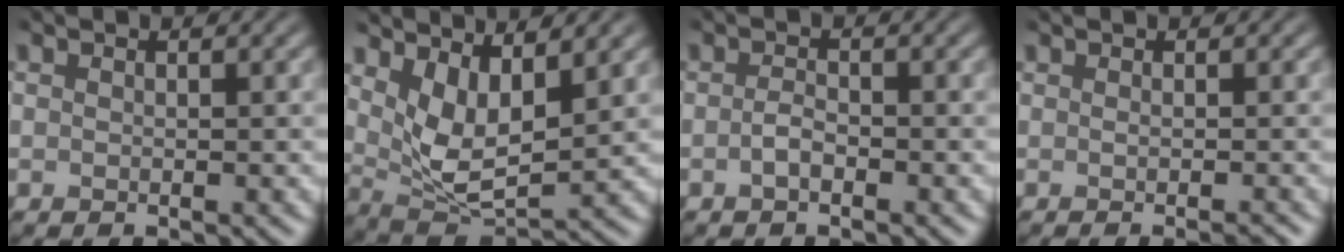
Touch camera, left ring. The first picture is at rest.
{"total": 4.4, "force": [1.6, 1.9, 3.7], "torque": [-0.074, -0.019, 0.030]}
{"total": 1.3, "force": [-1.2, 0.2, 0.6], "torque": [-0.013, -0.001, -0.027]}
{"total": 1.0, "force": [-0.4, -0.3, 0.9], "torque": [-0.008, 0.000, -0.010]}